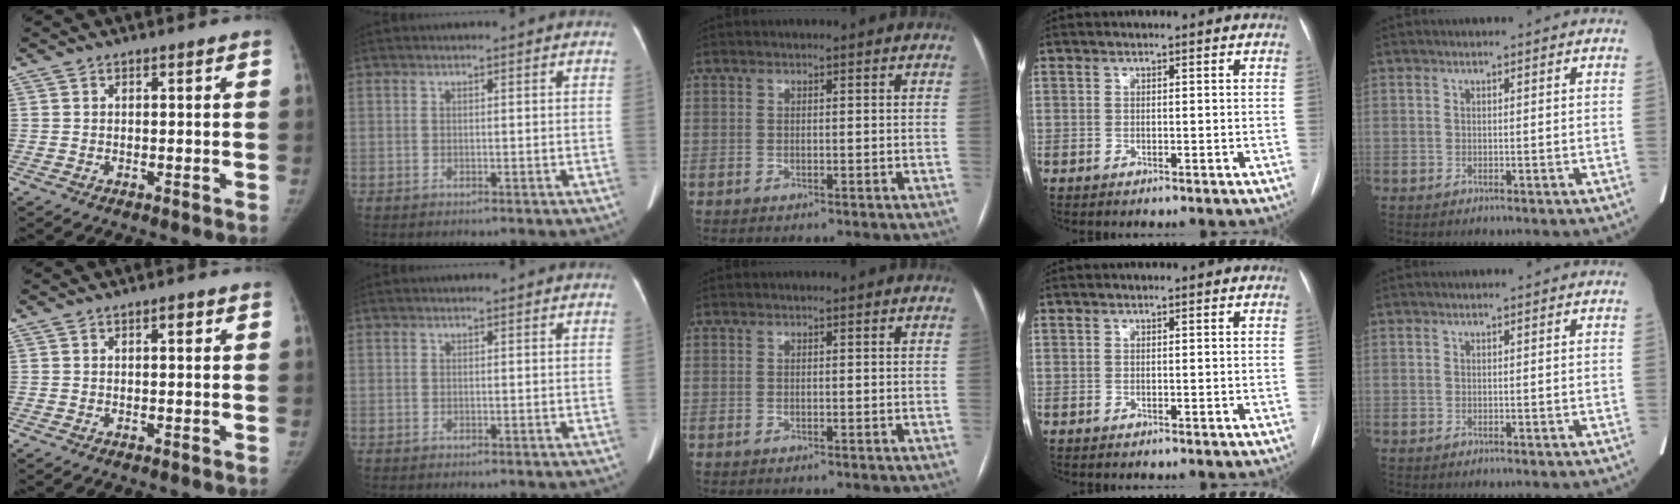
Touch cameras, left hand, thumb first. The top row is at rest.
{"thumb": {"total": 1.0, "force": [0.4, 0.5, 0.8], "torque": [-0.003, 0.003, 0.004]}}